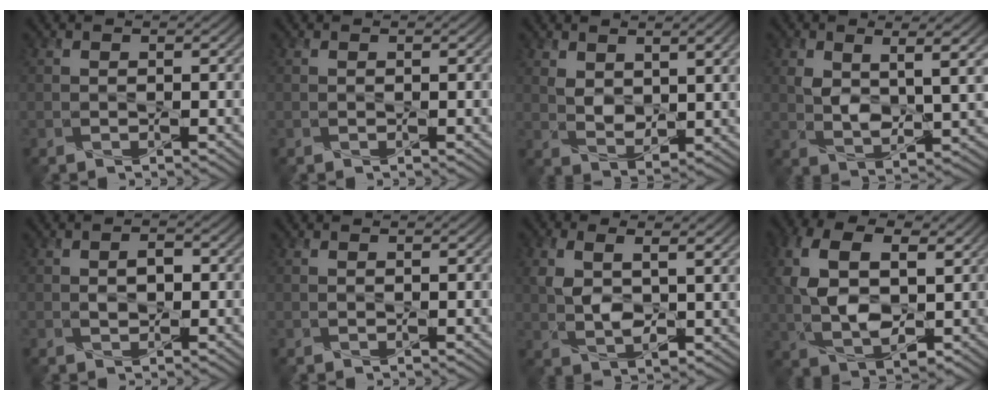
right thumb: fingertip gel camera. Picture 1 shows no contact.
{"total": 0.0}
{"total": 5.8, "force": [2.5, 2.9, 4.3], "torque": [-0.088, -0.007, 0.050]}
{"total": 6.2, "force": [2.2, 2.6, 5.2], "torque": [-0.104, -0.005, 0.041]}
{"total": 2.1, "force": [0.1, 1.3, 1.7], "torque": [-0.030, -0.001, 0.002]}
{"total": 0.0}
{"total": 6.5, "force": [1.9, 3.3, 5.3], "torque": [-0.115, -0.004, 0.035]}
{"total": 10.4, "force": [2.0, 6.2, 8.2], "torque": [-0.192, 0.003, 0.034]}